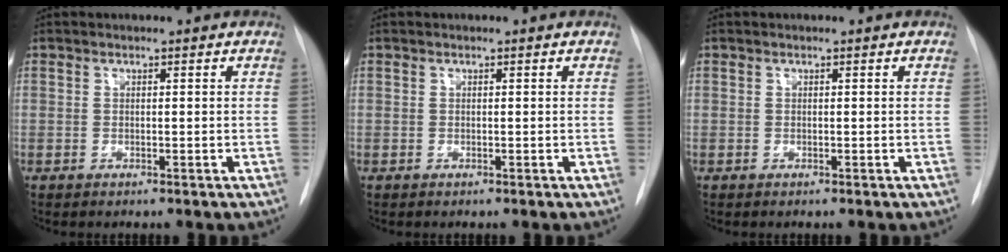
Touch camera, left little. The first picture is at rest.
{"total": 0.0}
{"total": 0.0}